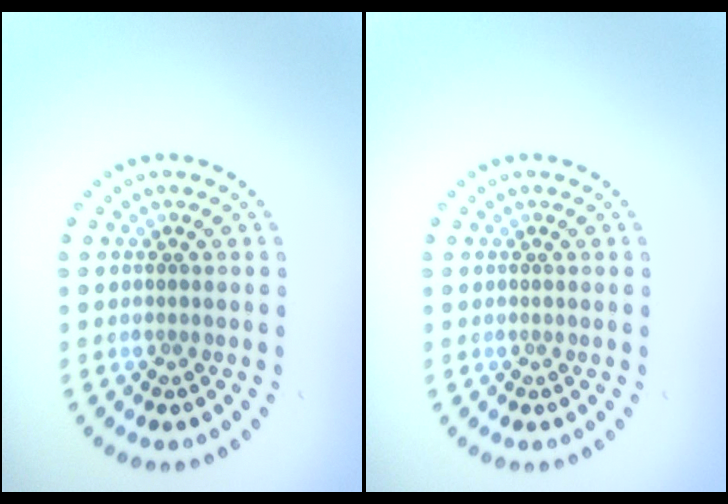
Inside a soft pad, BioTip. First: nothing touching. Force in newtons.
{"total": 0.0}